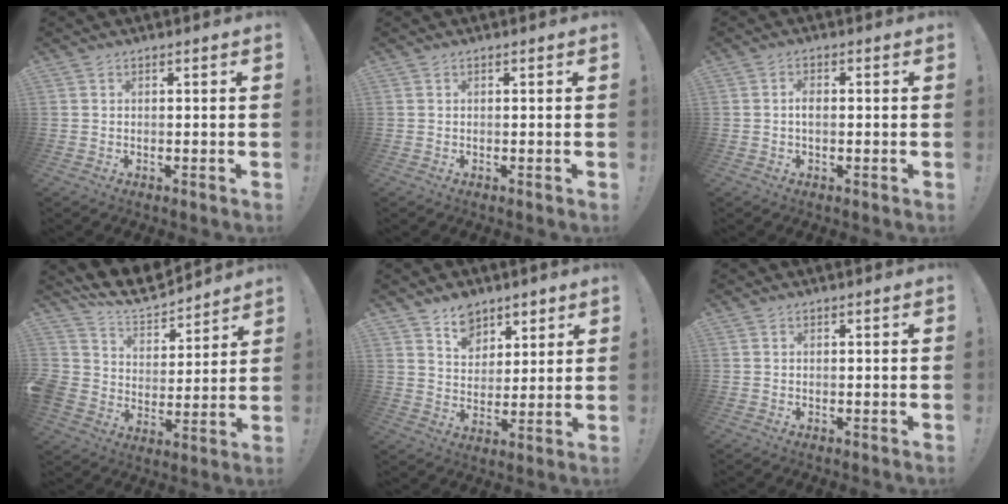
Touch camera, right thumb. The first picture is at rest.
{"total": 0.0}
{"total": 2.5, "force": [-0.1, 1.3, 2.1], "torque": [-0.032, 0.005, -0.004]}
{"total": 11.0, "force": [9.0, 5.6, 3.1], "torque": [-0.071, -0.072, 0.168]}
{"total": 9.3, "force": [6.5, 6.4, 1.9], "torque": [-0.025, -0.047, 0.126]}
{"total": 0.0}